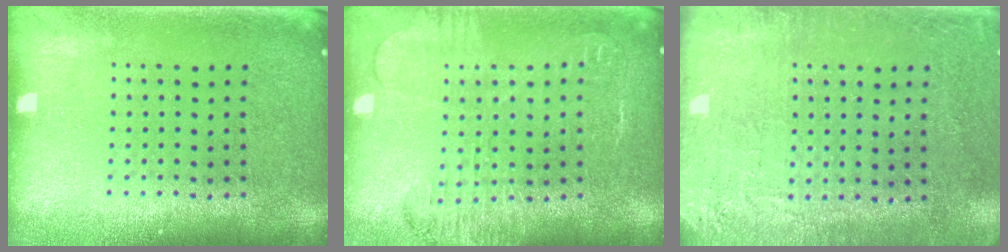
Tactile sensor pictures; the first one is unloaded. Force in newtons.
{"total": 1.8, "press": 1.7, "slide": 0.5}
{"total": 2.7, "press": 2.3, "slide": 1.3}